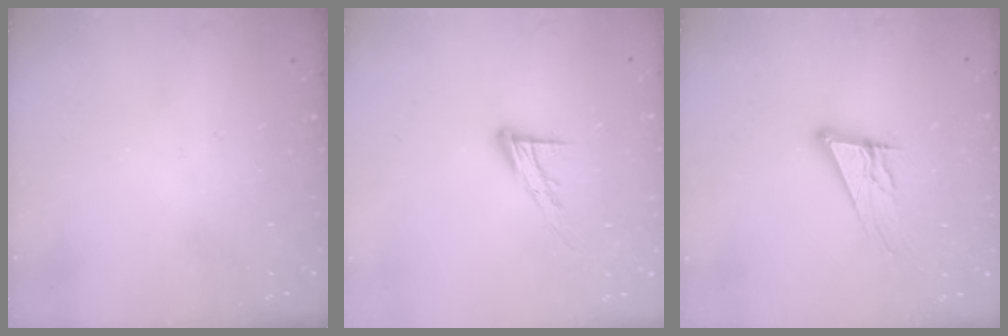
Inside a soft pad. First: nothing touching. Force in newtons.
{"total": 9.8, "press": 9.8, "slide": 0.6}
{"total": 13.0, "press": 12.7, "slide": 2.8}